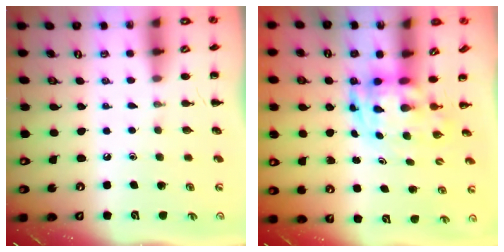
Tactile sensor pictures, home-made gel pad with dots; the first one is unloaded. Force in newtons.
{"total": 3.6, "press": 3.5, "slide": 0.8}